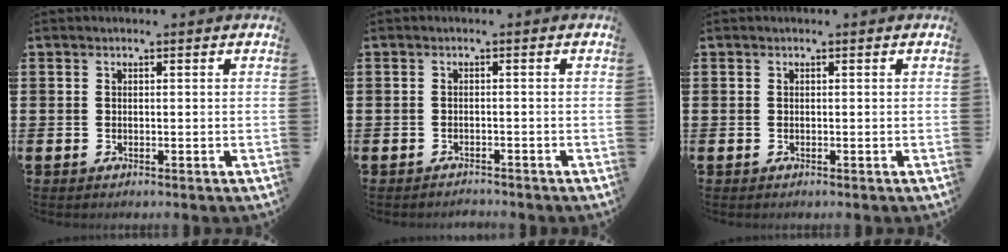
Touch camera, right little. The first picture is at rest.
{"total": 1.0, "force": [-1.0, 0.0, -0.1], "torque": [-0.001, 0.002, -0.021]}
{"total": 0.0}